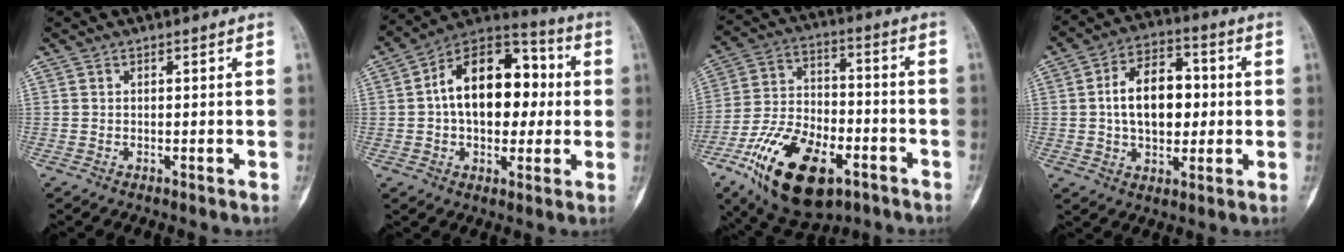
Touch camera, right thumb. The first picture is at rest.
{"total": 19.3, "force": [1.7, 12.2, 14.8], "torque": [-0.192, 0.035, 0.020]}
{"total": 21.3, "force": [-10.4, 11.1, 14.9], "torque": [-0.268, 0.045, -0.174]}
{"total": 13.7, "force": [0.7, 8.6, 10.6], "torque": [-0.145, 0.020, 0.010]}